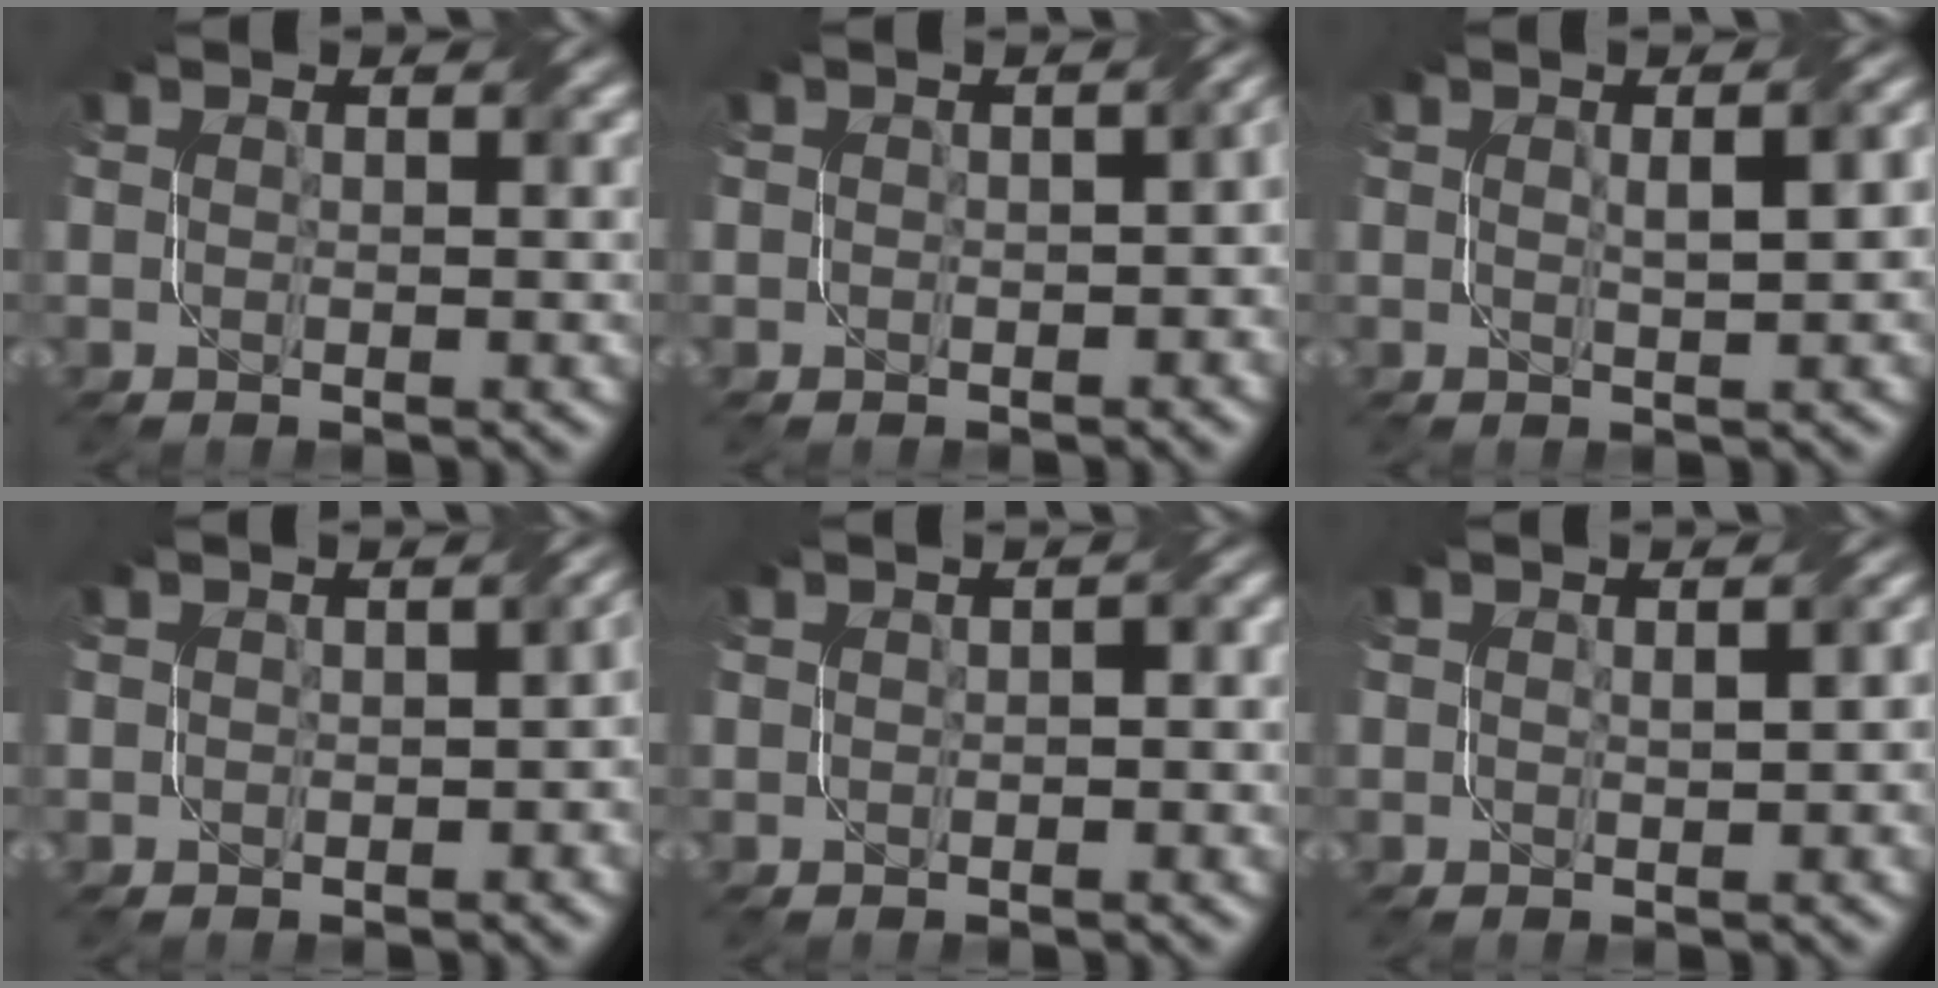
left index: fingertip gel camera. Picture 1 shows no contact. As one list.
[{"total": 3.3, "force": [0.0, 1.9, 2.7], "torque": [-0.015, 0.001, 0.004]}, {"total": 3.7, "force": [0.5, 0.9, 3.5], "torque": [-0.044, 0.014, 0.011]}, {"total": 3.4, "force": [-0.3, 2.1, 2.6], "torque": [-0.015, -0.001, 0.000]}, {"total": 2.0, "force": [0.1, 0.8, 1.9], "torque": [-0.024, 0.003, 0.003]}, {"total": 2.0, "force": [0.0, 0.9, 1.8], "torque": [-0.028, 0.004, 0.003]}]